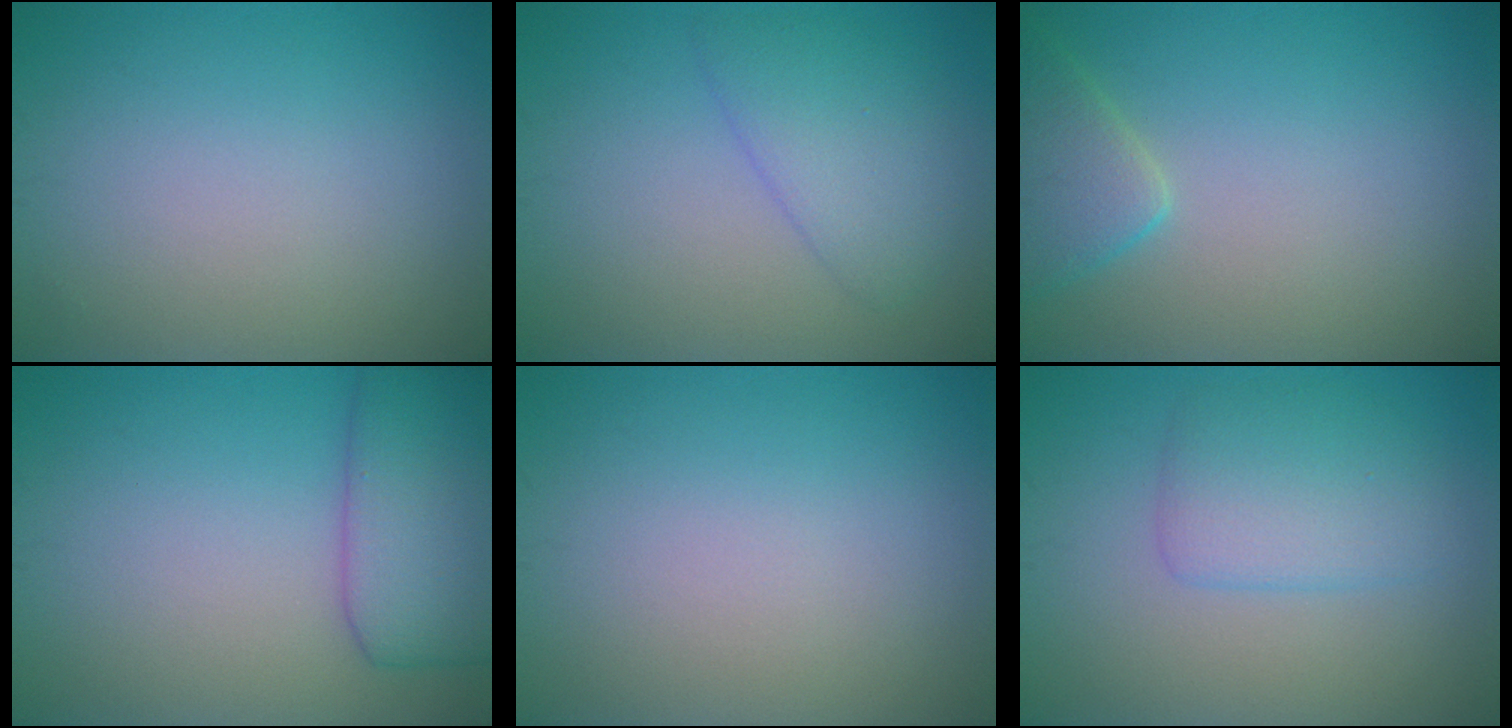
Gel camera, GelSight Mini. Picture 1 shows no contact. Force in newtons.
{"total": 3.4, "press": 3.4, "slide": 0.2}
{"total": 3.3, "press": 3.3, "slide": 0.3}
{"total": 6.0, "press": 6.0, "slide": 0.1}
{"total": 0.0}
{"total": 3.6, "press": 3.6, "slide": 0.2}